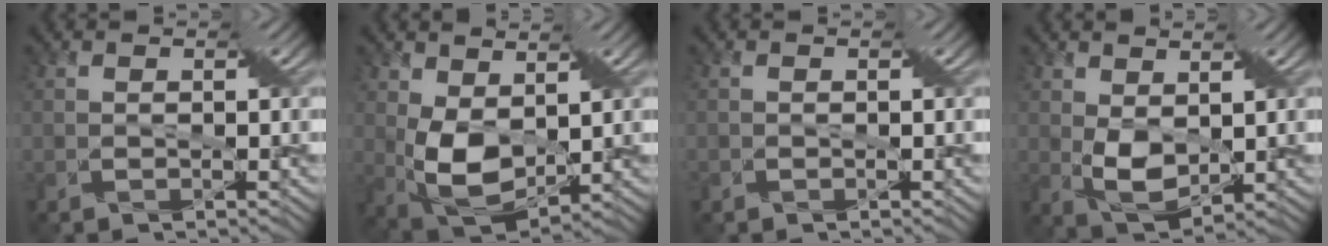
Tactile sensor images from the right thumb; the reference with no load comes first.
{"total": 6.8, "force": [1.5, 4.0, 5.3], "torque": [-0.128, -0.009, 0.029]}
{"total": 0.6, "force": [-0.4, 0.4, -0.1], "torque": [0.005, 0.002, -0.006]}
{"total": 4.5, "force": [1.1, 2.5, 3.6], "torque": [-0.087, -0.007, 0.024]}